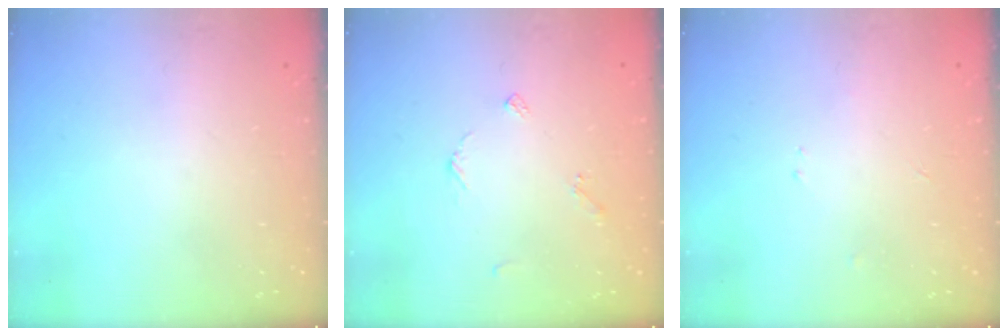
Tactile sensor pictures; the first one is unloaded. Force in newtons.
{"total": 3.5, "press": 3.5, "slide": 0.3}
{"total": 2.4, "press": 2.4, "slide": 0.3}